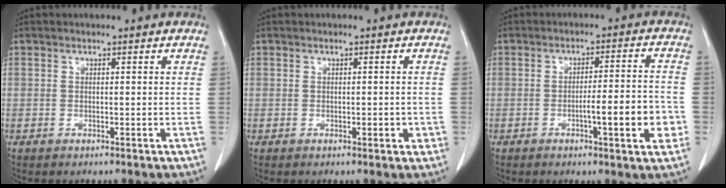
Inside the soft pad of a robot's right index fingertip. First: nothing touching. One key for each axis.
{"total": 1.8, "fx": -0.4, "fy": 1.1, "fz": 1.5, "tx": -0.013, "ty": 0.005, "tz": 0.002}
{"total": 8.2, "fx": -2.5, "fy": 1.0, "fz": 7.8, "tx": -0.106, "ty": 0.007, "tz": -0.031}